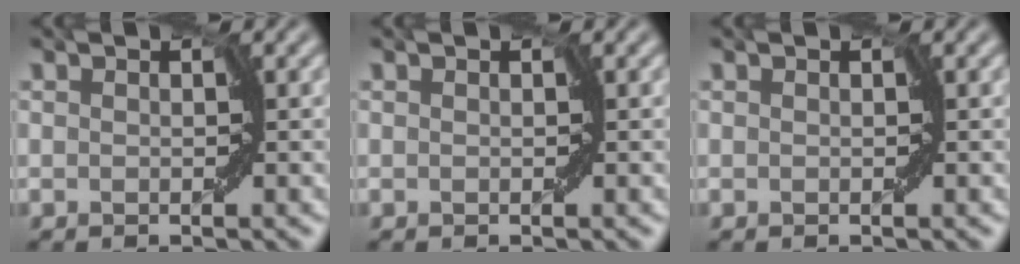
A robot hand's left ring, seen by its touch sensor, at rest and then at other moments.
{"total": 0.0}
{"total": 0.0}